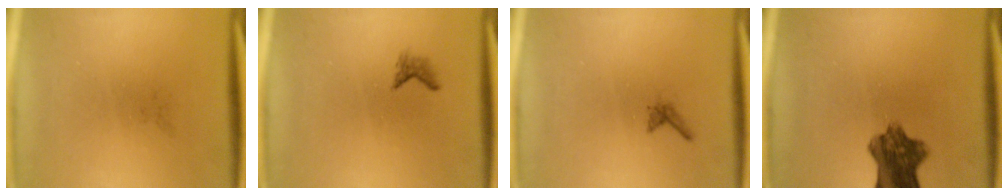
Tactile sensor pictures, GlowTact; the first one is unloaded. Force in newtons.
{"total": 1.0}
{"total": 0.6}
{"total": 8.1}